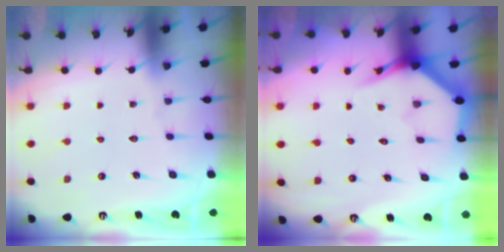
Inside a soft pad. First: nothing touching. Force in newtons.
{"total": 3.8, "press": 3.8, "slide": 0.2}